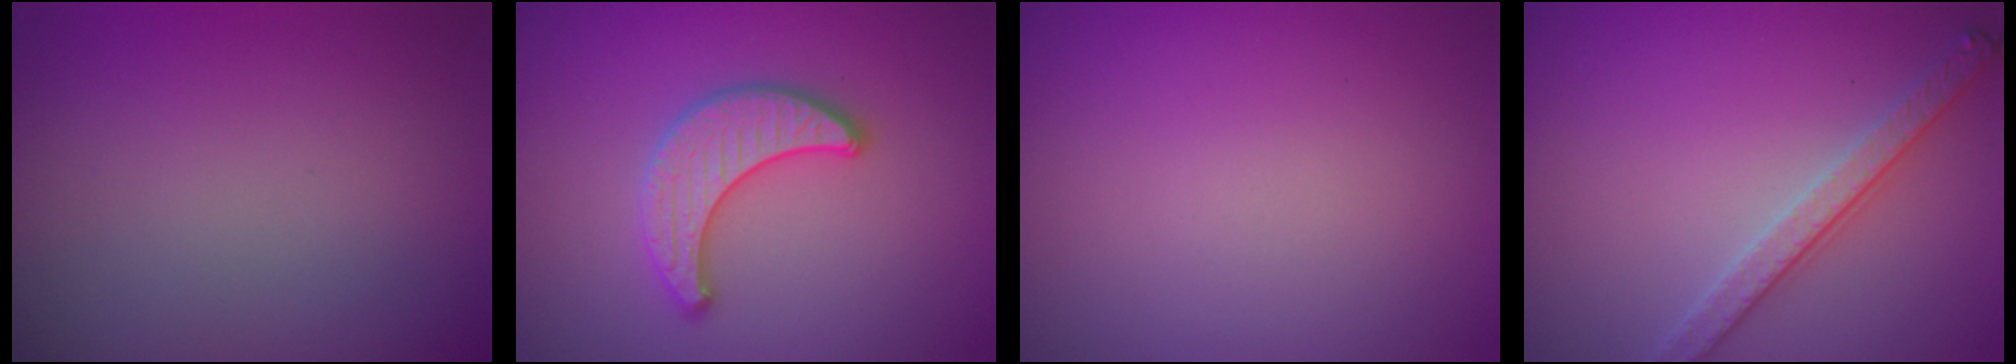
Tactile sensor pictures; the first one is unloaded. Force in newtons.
{"total": 3.4, "press": 3.4, "slide": 0.0}
{"total": 0.0}
{"total": 2.8, "press": 2.7, "slide": 0.7}